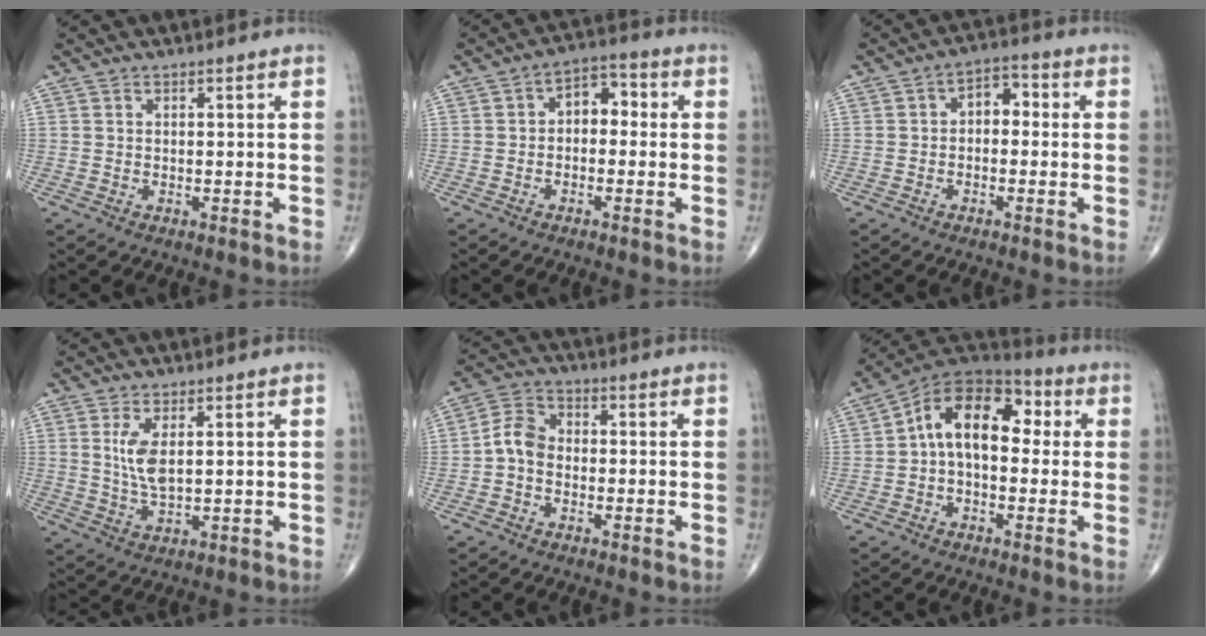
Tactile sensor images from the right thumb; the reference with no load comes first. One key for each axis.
{"total": 5.9, "fx": -0.1, "fy": 4.0, "fz": 4.3, "tx": -0.039, "ty": 0.026, "tz": -0.017}
{"total": 4.9, "fx": -0.1, "fy": 3.3, "fz": 3.6, "tx": -0.033, "ty": 0.022, "tz": -0.017}
{"total": 5.3, "fx": 1.3, "fy": 2.0, "fz": 4.7, "tx": -0.099, "ty": -0.012, "tz": 0.034}
{"total": 5.4, "fx": -1.2, "fy": 4.0, "fz": 3.4, "tx": -0.053, "ty": 0.019, "tz": -0.038}
{"total": 14.1, "fx": 1.3, "fy": 8.8, "fz": 10.9, "tx": -0.142, "ty": 0.047, "tz": 0.006}